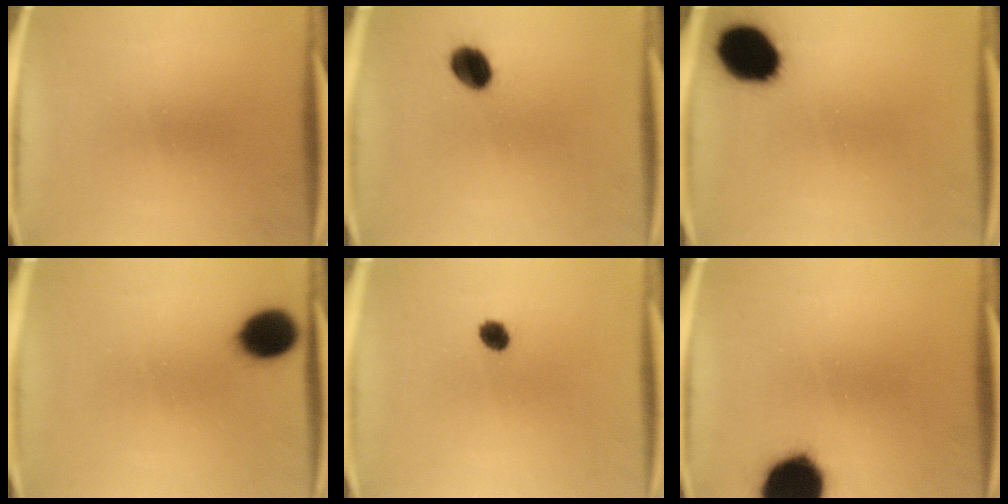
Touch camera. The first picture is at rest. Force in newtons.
{"total": 6.4}
{"total": 13.4}
{"total": 10.2}
{"total": 2.9}
{"total": 17.8}